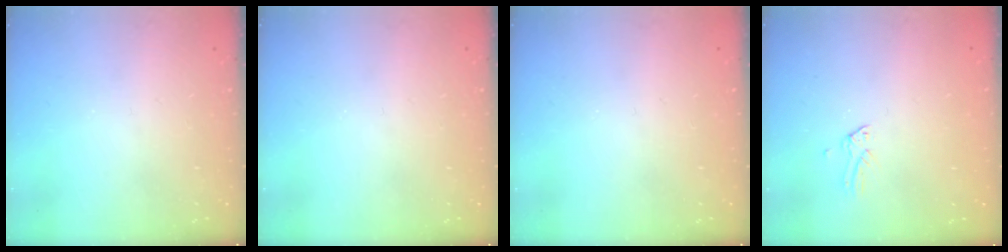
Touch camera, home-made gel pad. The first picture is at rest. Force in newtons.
{"total": 0.0}
{"total": 0.0}
{"total": 0.0}